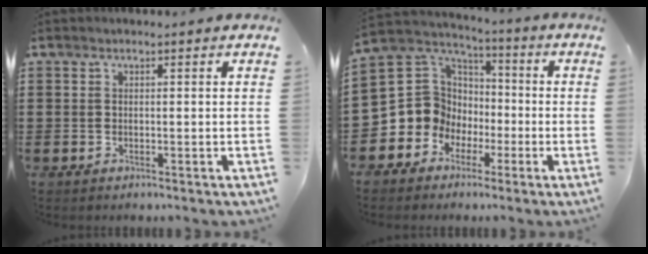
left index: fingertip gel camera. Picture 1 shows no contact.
{"total": 9.9, "force": [-1.0, 9.6, 2.2], "torque": [-0.104, -0.017, -0.016]}